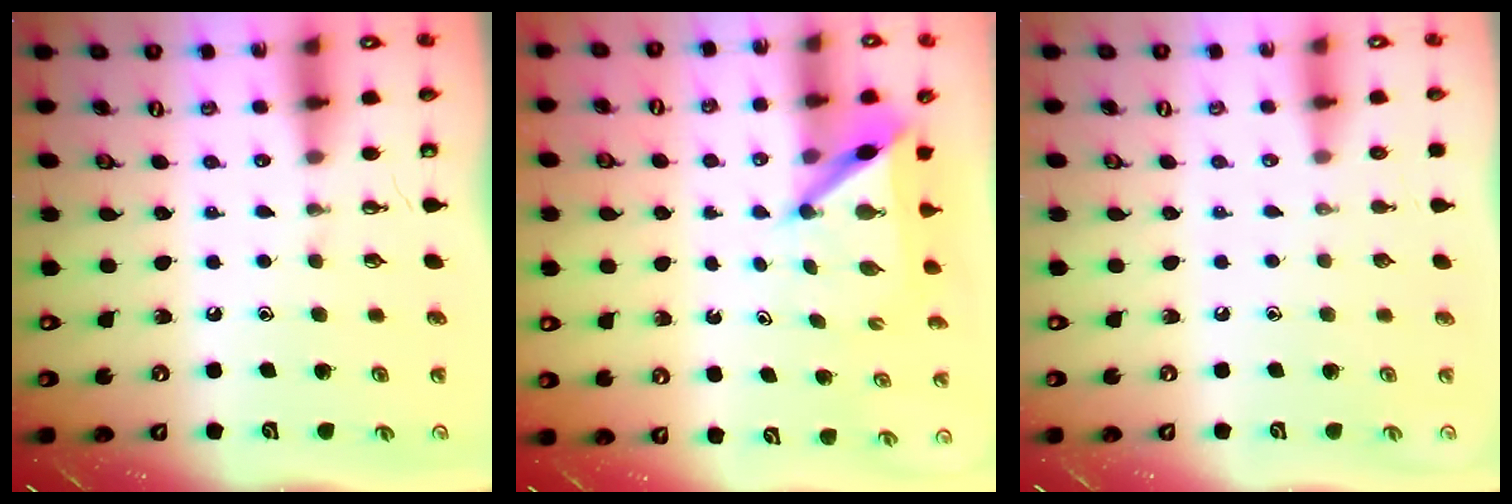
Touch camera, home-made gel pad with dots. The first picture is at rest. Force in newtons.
{"total": 5.4, "press": 5.4, "slide": 0.4}
{"total": 0.0}